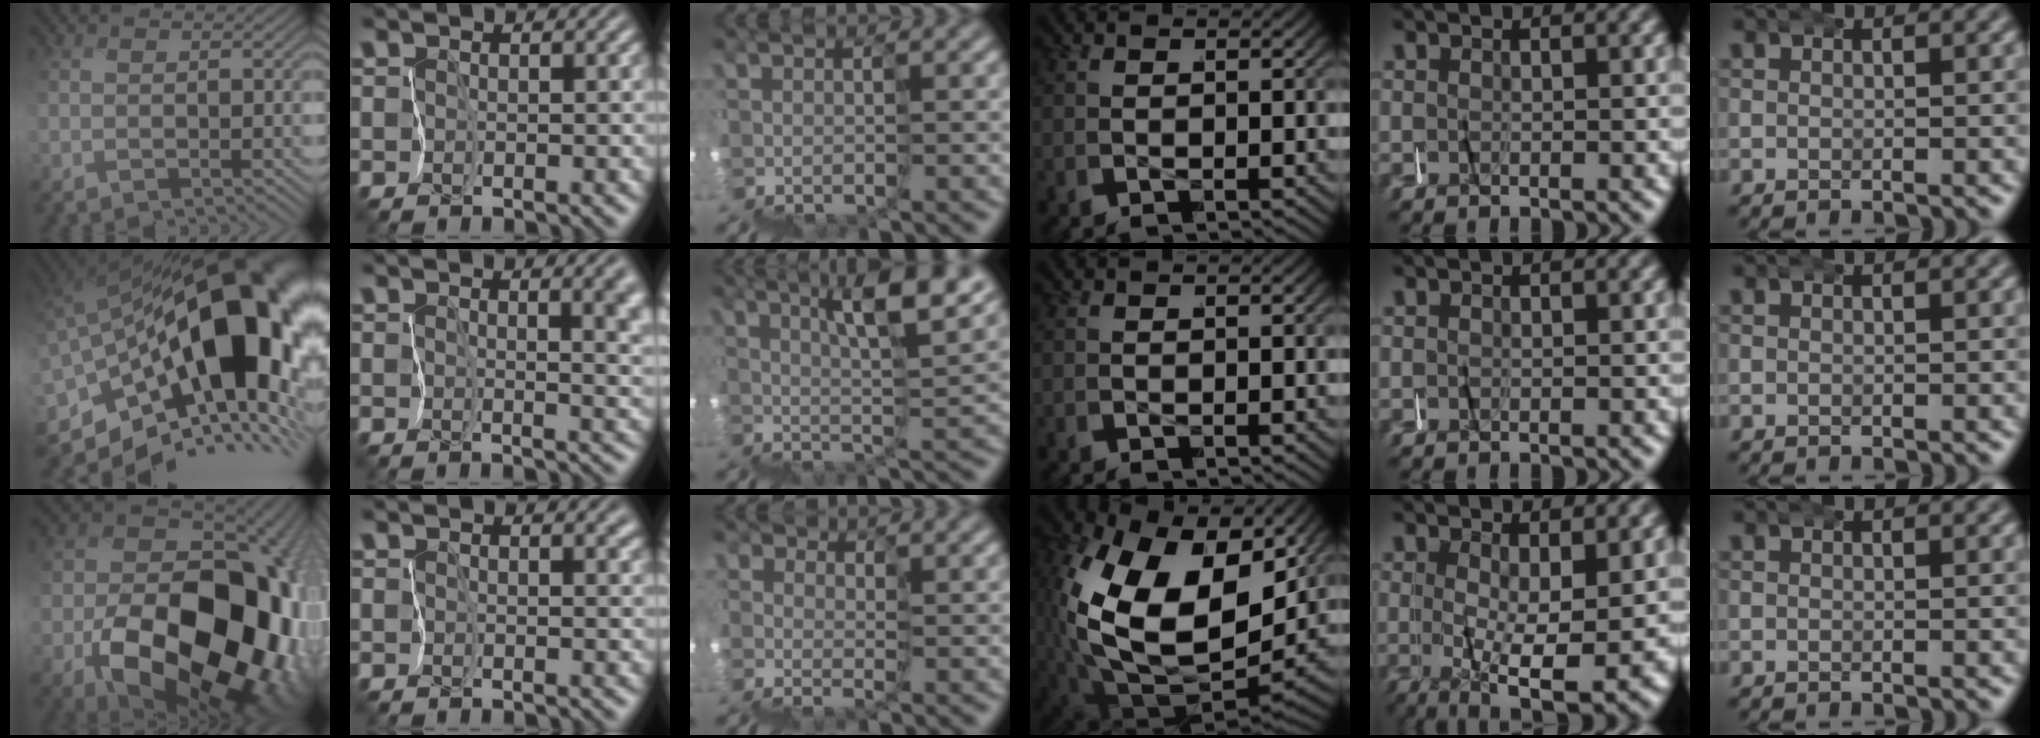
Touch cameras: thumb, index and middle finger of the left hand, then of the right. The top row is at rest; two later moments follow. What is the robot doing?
{"motion": "wrap", "object": "masking tape"}